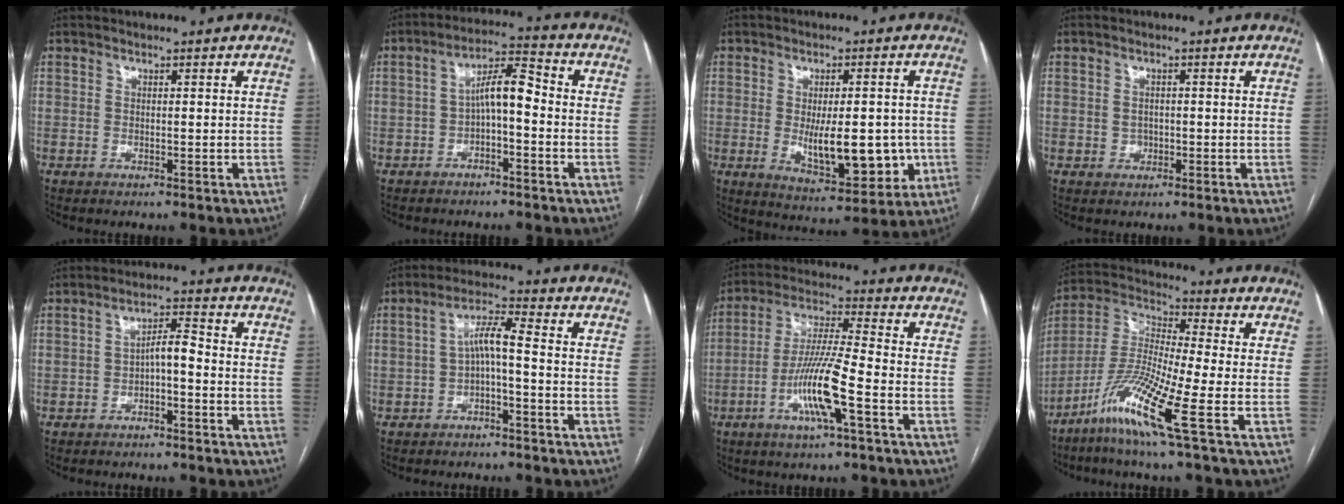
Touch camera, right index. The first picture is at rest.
{"total": 6.8, "force": [-0.9, 2.0, 6.4], "torque": [-0.113, 0.030, -0.018]}
{"total": 11.7, "force": [-1.6, 4.5, 10.8], "torque": [-0.158, -0.011, -0.009]}
{"total": 1.5, "force": [-0.2, 1.3, 0.7], "torque": [-0.013, 0.003, 0.000]}
{"total": 4.0, "force": [-1.2, 1.1, 3.6], "torque": [-0.061, 0.017, -0.019]}
{"total": 5.3, "force": [-0.9, 0.7, 5.2], "torque": [-0.095, 0.025, -0.017]}
{"total": 11.1, "force": [-4.3, 0.3, 10.3], "torque": [-0.203, -0.001, -0.084]}
{"total": 13.9, "force": [-6.6, -0.9, 12.2], "torque": [-0.254, -0.025, -0.135]}